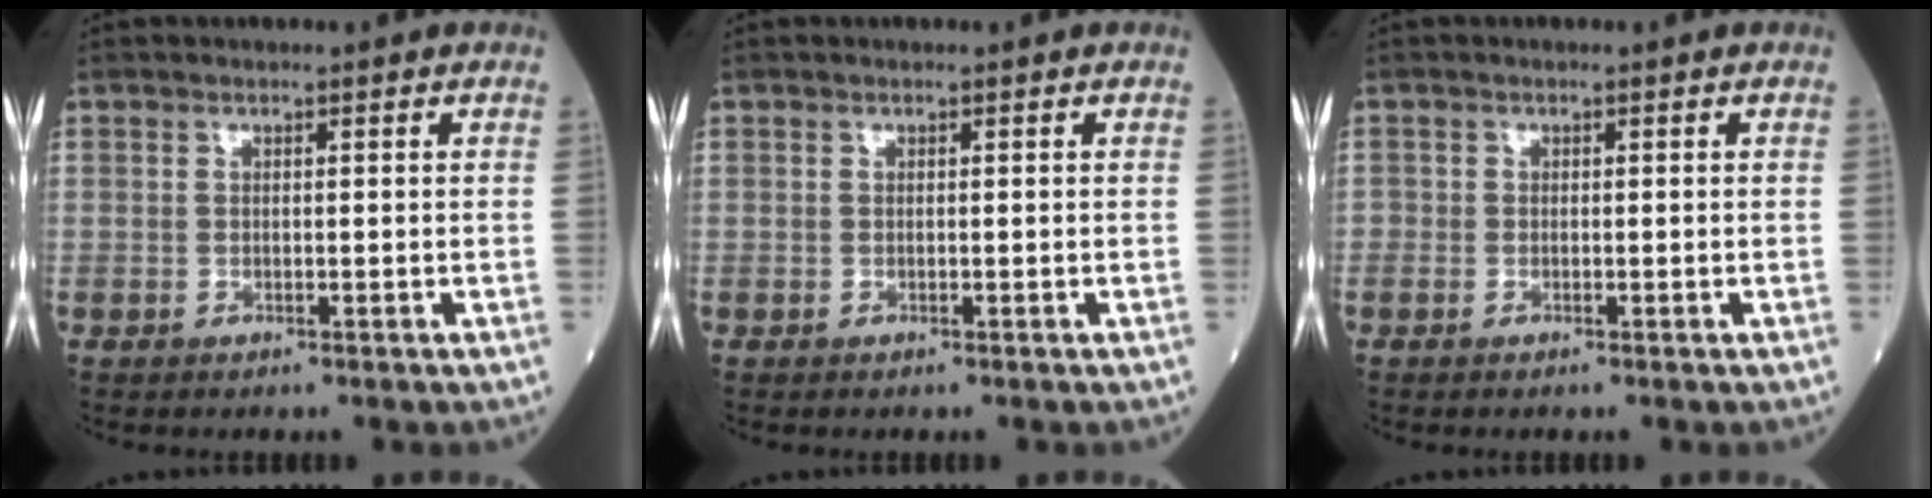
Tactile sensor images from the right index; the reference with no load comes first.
{"total": 0.0}
{"total": 0.5, "force": [-0.4, 0.3, 0.1], "torque": [-0.004, 0.001, -0.010]}